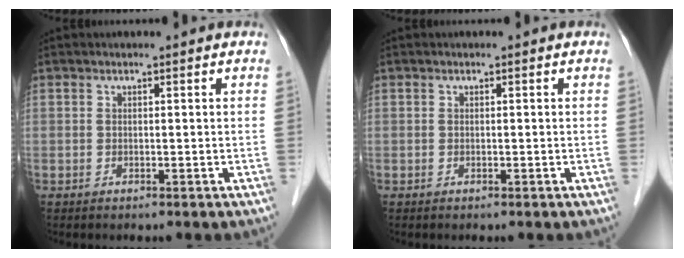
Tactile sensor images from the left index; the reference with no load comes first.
{"total": 0.0}